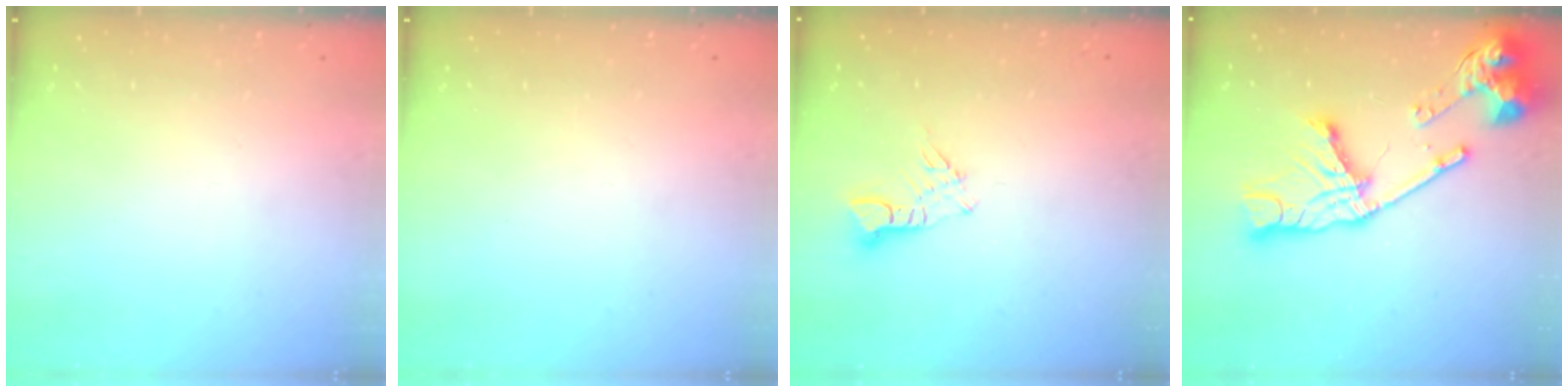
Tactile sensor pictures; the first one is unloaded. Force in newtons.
{"total": 0.0}
{"total": 3.2, "press": 3.2, "slide": 0.3}
{"total": 21.0, "press": 20.9, "slide": 2.2}